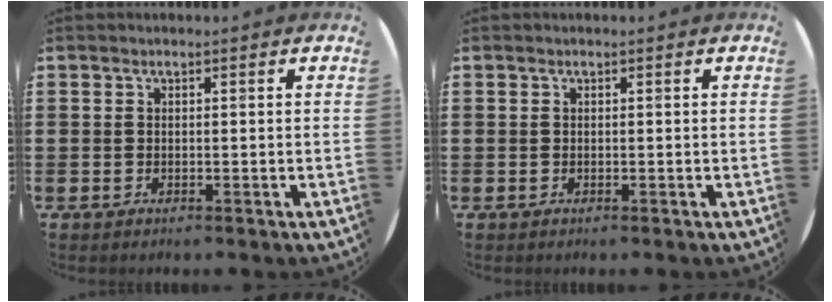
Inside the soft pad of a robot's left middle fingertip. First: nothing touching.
{"total": 0.0}